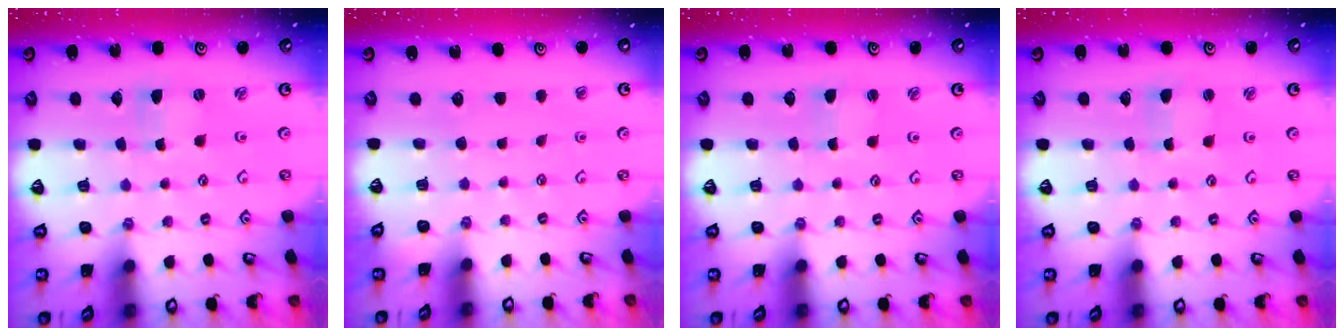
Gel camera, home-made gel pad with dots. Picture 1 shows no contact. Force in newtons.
{"total": 0.0}
{"total": 1.3, "press": 1.2, "slide": 0.1}
{"total": 1.1, "press": 1.0, "slide": 0.2}